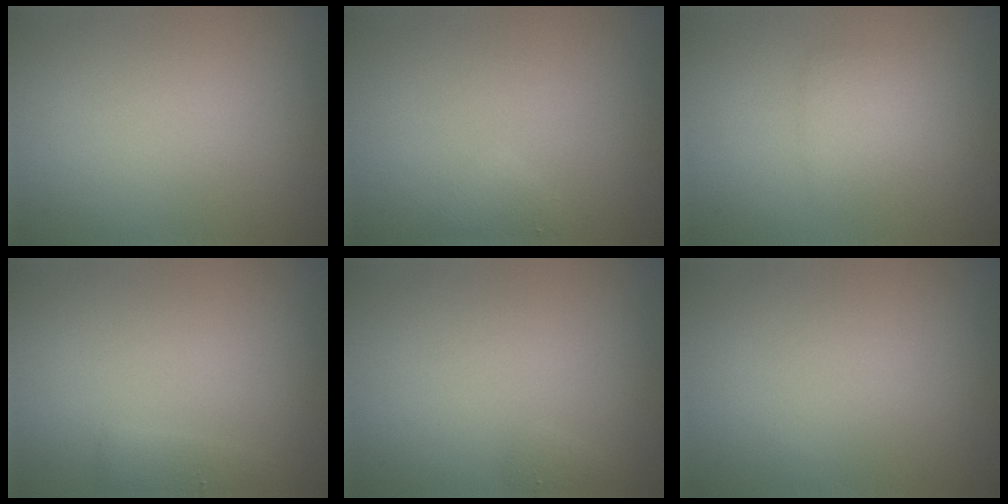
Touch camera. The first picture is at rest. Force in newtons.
{"total": 1.0, "press": 1.0, "slide": 0.1}
{"total": 2.0, "press": 2.0, "slide": 0.1}
{"total": 1.3, "press": 1.3, "slide": 0.1}
{"total": 0.6, "press": 0.6, "slide": 0.1}
{"total": 0.0}